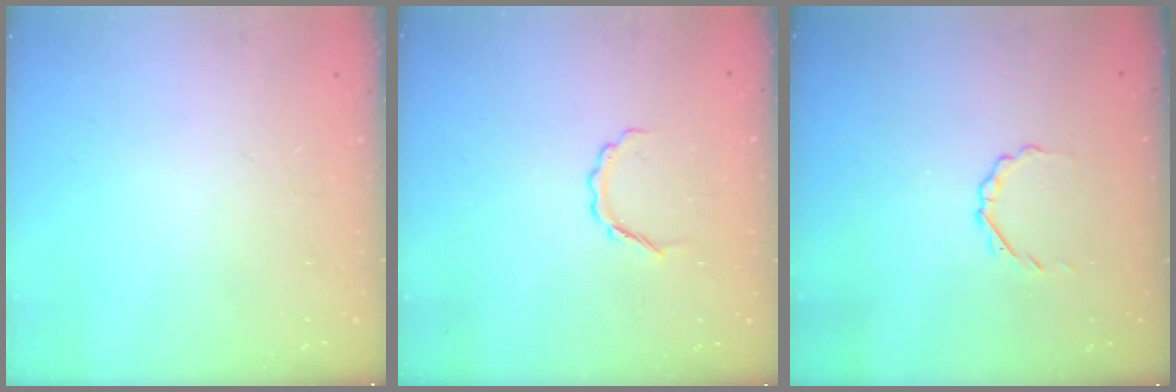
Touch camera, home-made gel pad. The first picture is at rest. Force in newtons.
{"total": 4.6, "press": 4.5, "slide": 0.7}
{"total": 2.1, "press": 2.0, "slide": 0.8}